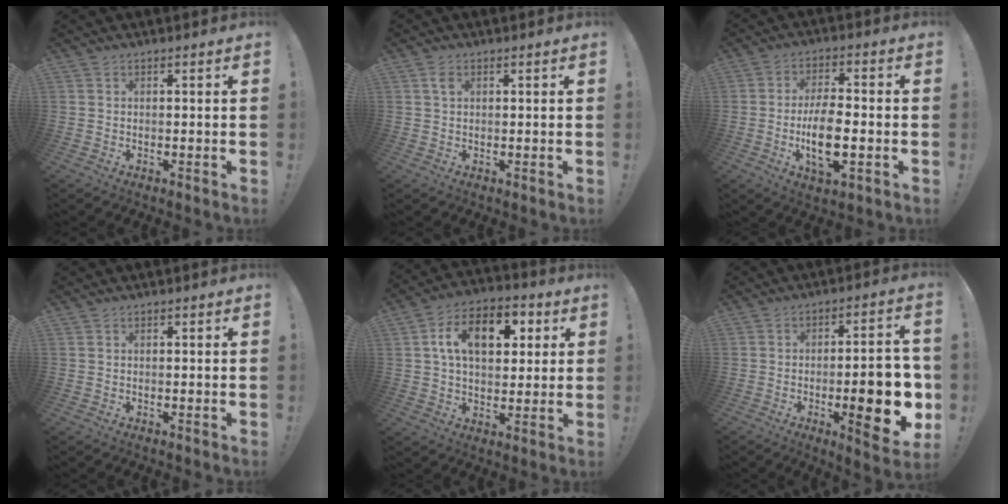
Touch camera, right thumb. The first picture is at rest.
{"total": 1.8, "force": [0.8, 1.2, 1.1], "torque": [-0.011, -0.002, 0.010]}
{"total": 11.4, "force": [-2.5, 4.7, 10.1], "torque": [-0.194, -0.004, -0.047]}
{"total": 0.0}
{"total": 14.7, "force": [4.2, 9.5, 10.5], "torque": [-0.158, 0.005, 0.074]}
{"total": 18.5, "force": [-4.4, 5.4, 17.2], "torque": [-0.228, 0.006, -0.056]}